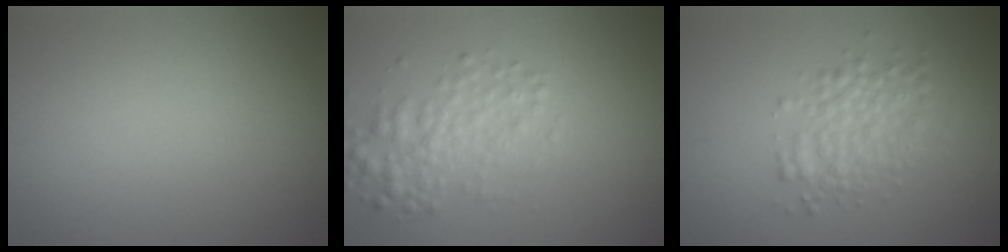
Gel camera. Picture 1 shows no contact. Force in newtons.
{"total": 2.7, "press": 2.7, "slide": 0.0}
{"total": 3.5, "press": 3.5, "slide": 0.1}